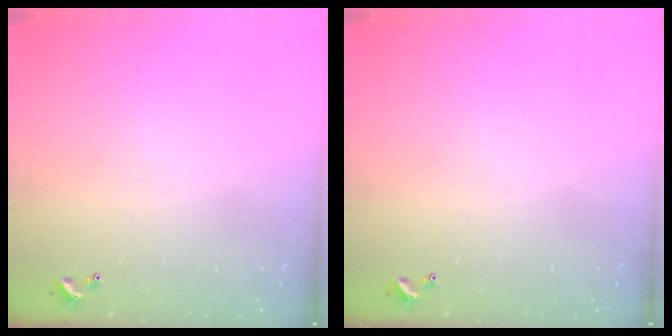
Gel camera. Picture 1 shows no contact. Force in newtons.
{"total": 0.0}